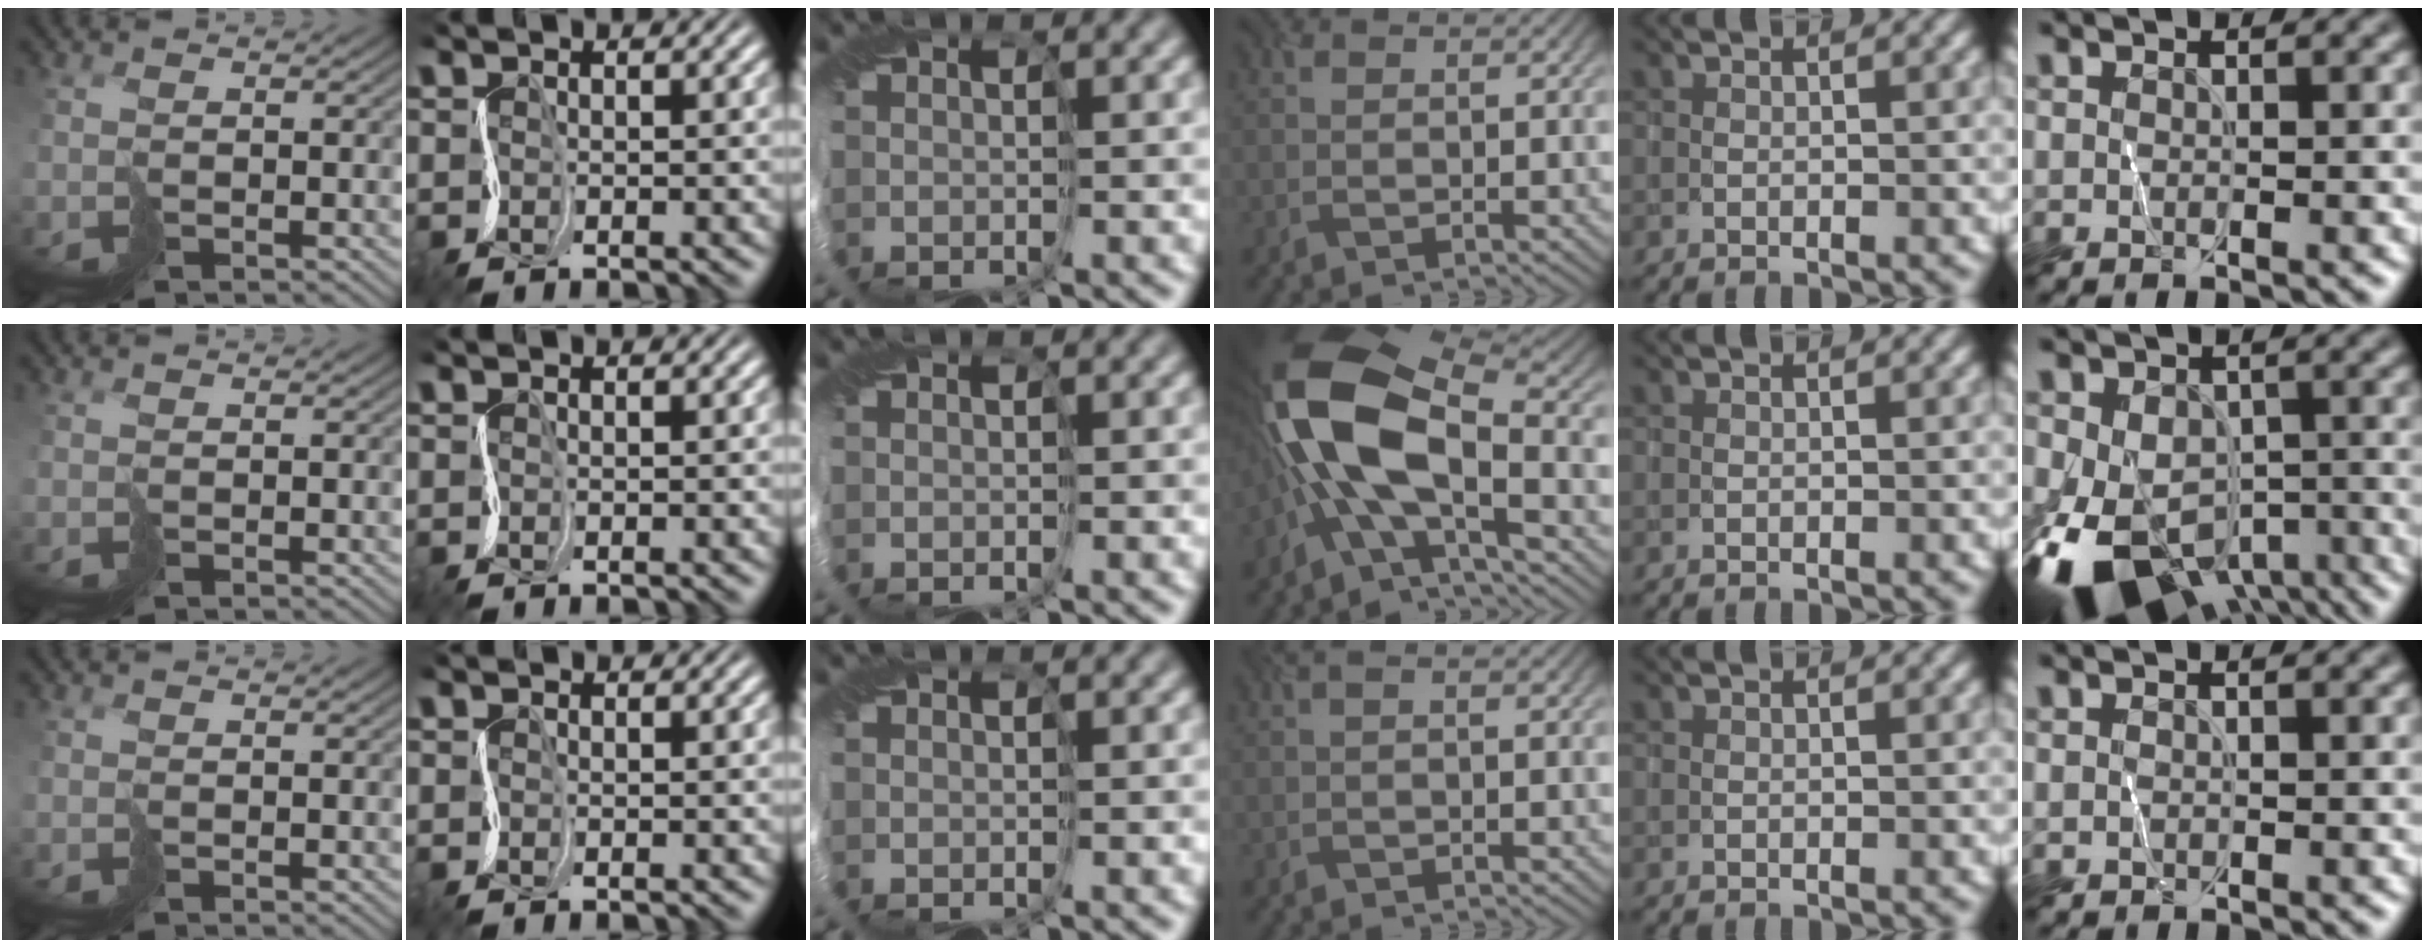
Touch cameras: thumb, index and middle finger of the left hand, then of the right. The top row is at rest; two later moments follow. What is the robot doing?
{"motion": "cut", "object": "receipt paper"}